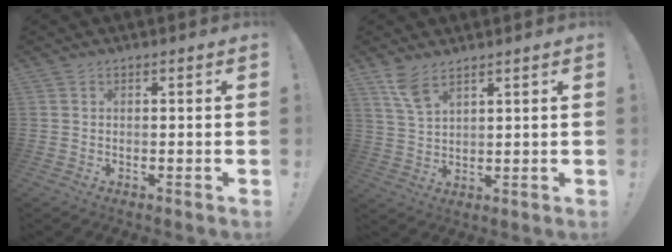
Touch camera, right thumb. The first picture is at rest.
{"total": 6.3, "force": [4.5, 2.0, 3.9], "torque": [-0.069, -0.024, 0.084]}